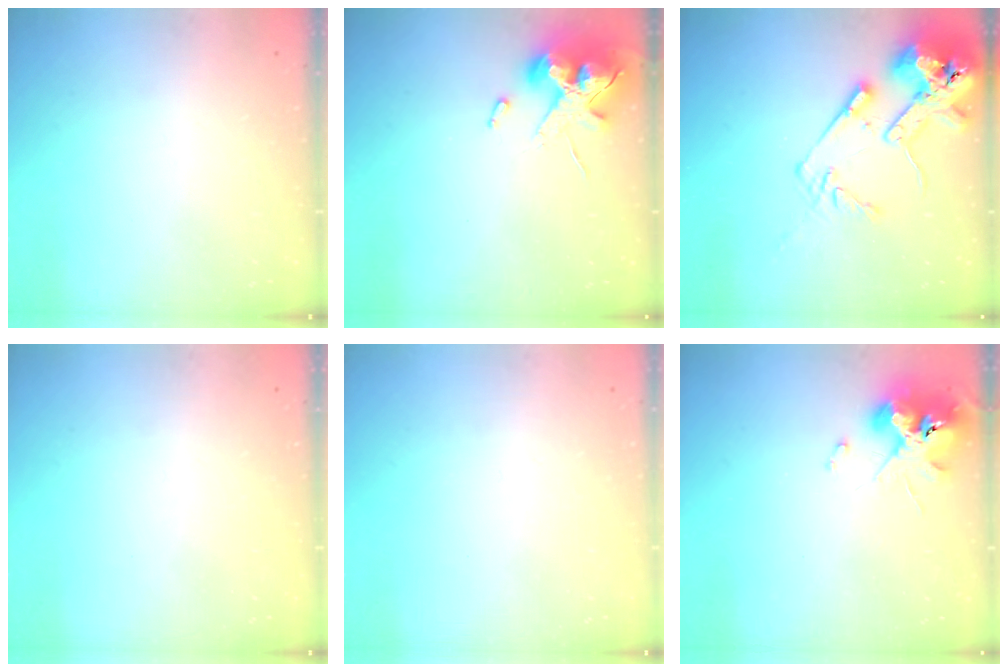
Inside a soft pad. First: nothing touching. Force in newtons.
{"total": 11.6, "press": 11.4, "slide": 1.9}
{"total": 16.2, "press": 16.1, "slide": 2.1}
{"total": 0.0}
{"total": 0.0}
{"total": 11.9, "press": 11.8, "slide": 1.1}